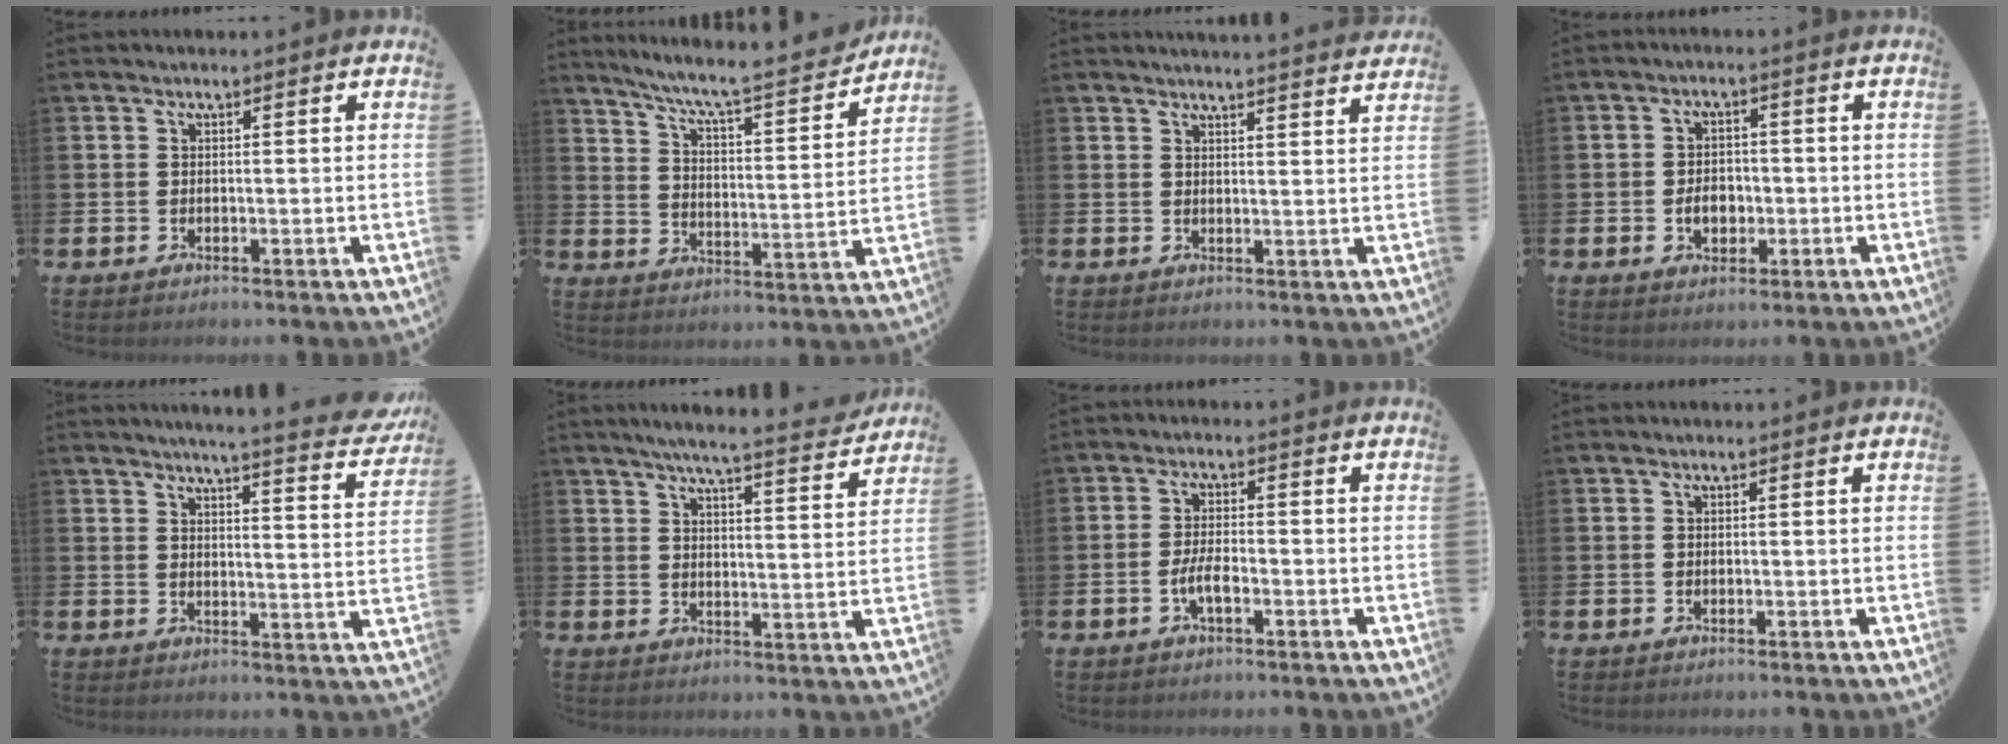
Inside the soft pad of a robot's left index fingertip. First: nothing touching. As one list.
[{"total": 7.7, "force": [7.0, 0.6, 3.2], "torque": [-0.088, -0.055, 0.113]}, {"total": 3.1, "force": [3.1, -0.4, -0.1], "torque": [0.005, -0.023, 0.054]}, {"total": 3.6, "force": [-1.0, 2.6, 2.3], "torque": [-0.030, -0.003, -0.024]}, {"total": 5.2, "force": [4.9, -0.4, 1.6], "torque": [-0.032, -0.043, 0.078]}, {"total": 6.0, "force": [5.7, -0.2, 1.8], "torque": [-0.046, -0.037, 0.096]}, {"total": 3.2, "force": [-1.2, 1.1, 2.8], "torque": [-0.064, 0.006, -0.023]}, {"total": 0.0}]